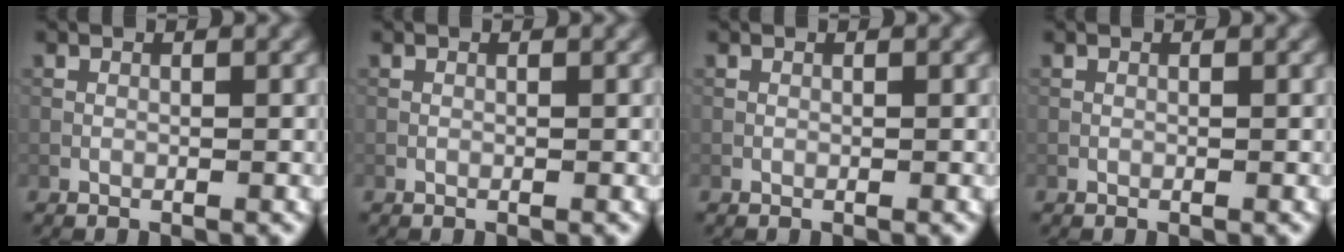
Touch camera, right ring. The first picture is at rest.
{"total": 0.0}
{"total": 0.0}
{"total": 0.0}